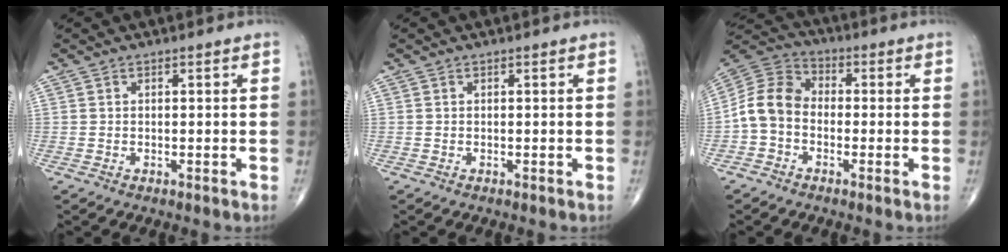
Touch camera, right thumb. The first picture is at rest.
{"total": 0.0}
{"total": 8.8, "force": [-1.8, 6.7, 5.4], "torque": [-0.093, 0.030, -0.053]}